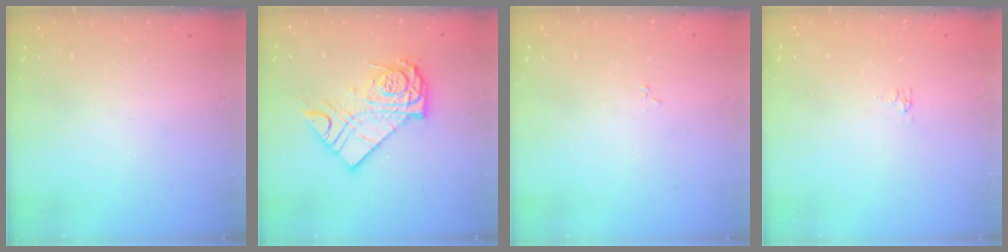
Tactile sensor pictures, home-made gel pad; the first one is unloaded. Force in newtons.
{"total": 12.9, "press": 12.9, "slide": 1.0}
{"total": 1.9, "press": 1.9, "slide": 0.3}
{"total": 2.9, "press": 2.9, "slide": 0.5}